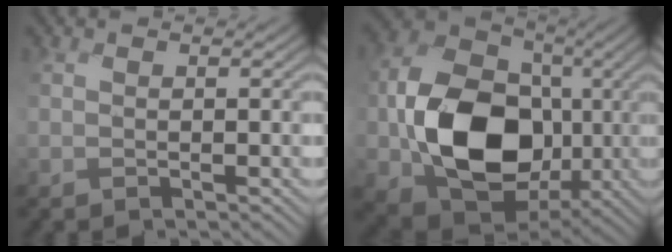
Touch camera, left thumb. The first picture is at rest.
{"total": 14.7, "force": [-2.3, 11.4, 9.0], "torque": [-0.166, -0.017, -0.049]}